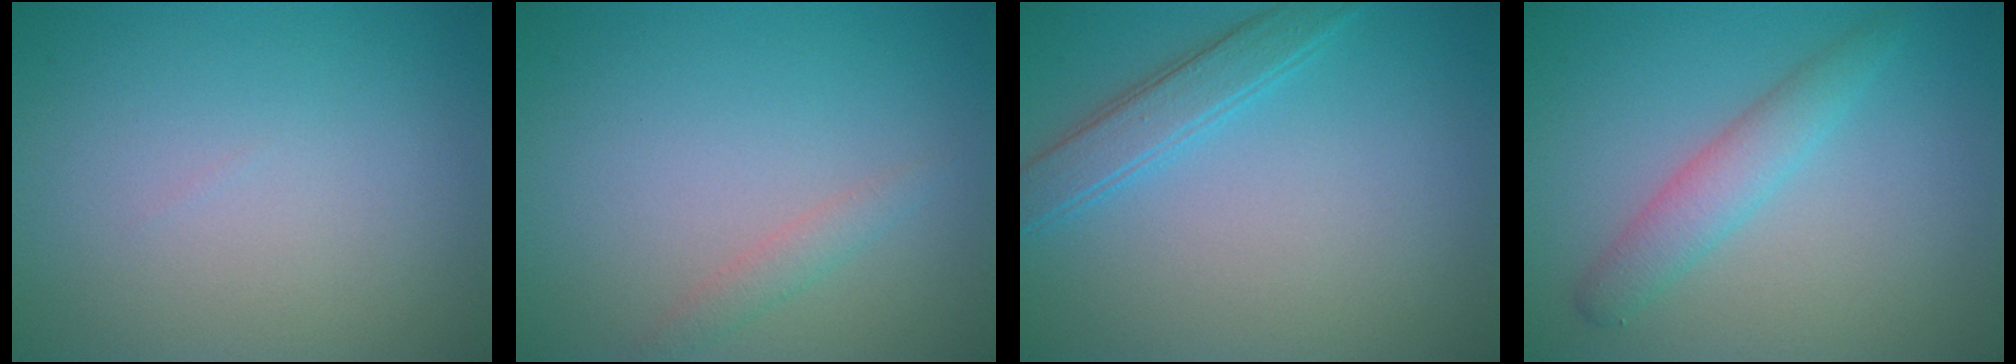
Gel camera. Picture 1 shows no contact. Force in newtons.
{"total": 1.3, "press": 1.3, "slide": 0.2}
{"total": 2.8, "press": 2.8, "slide": 0.2}
{"total": 2.8, "press": 2.8, "slide": 0.1}